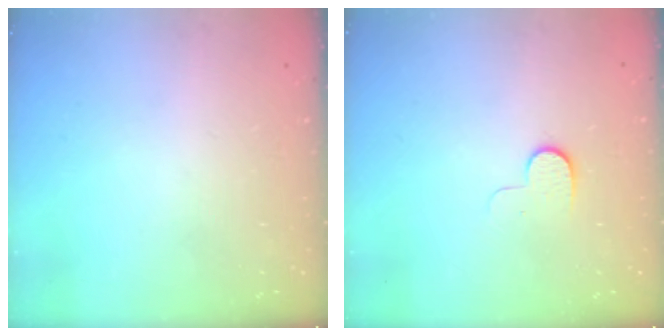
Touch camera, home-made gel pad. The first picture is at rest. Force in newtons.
{"total": 5.2, "press": 5.1, "slide": 0.8}